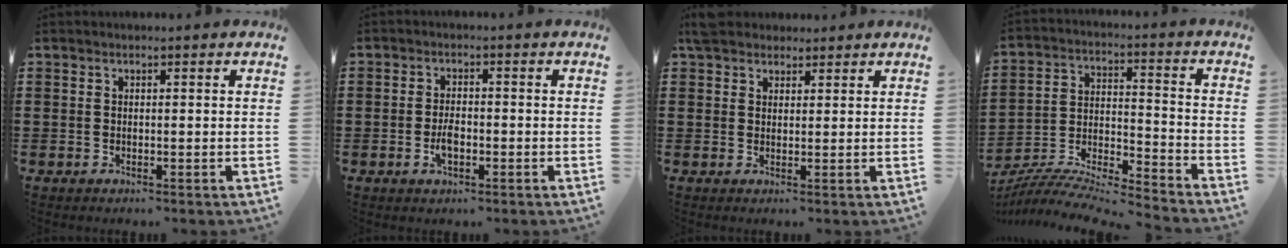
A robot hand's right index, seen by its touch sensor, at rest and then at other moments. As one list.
[{"total": 2.8, "force": [-0.9, 1.3, 2.4], "torque": [-0.052, -0.002, -0.017]}, {"total": 2.8, "force": [2.3, 1.5, 0.7], "torque": [-0.022, 0.008, 0.044]}, {"total": 7.4, "force": [-7.0, 0.3, 2.2], "torque": [-0.046, -0.011, -0.144]}]